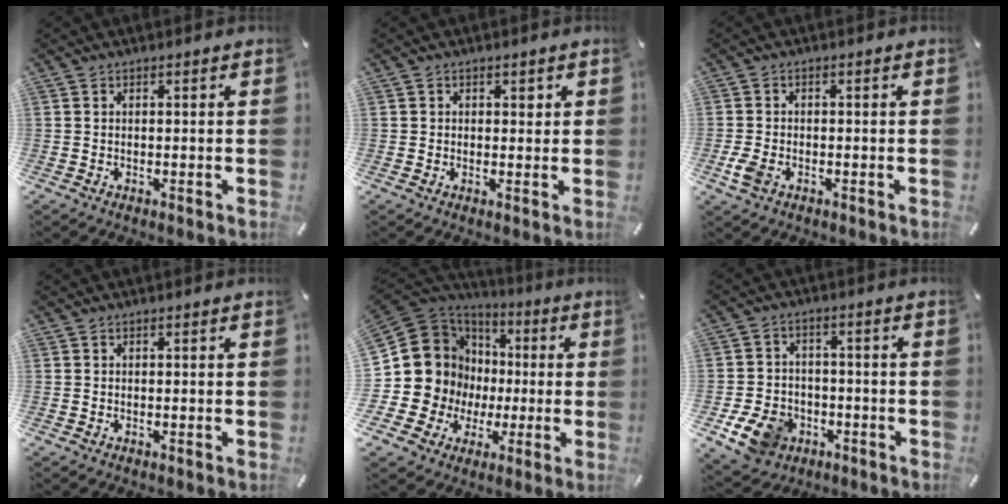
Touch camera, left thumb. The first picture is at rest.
{"total": 1.5, "force": [0.4, 1.3, 0.4], "torque": [0.007, 0.001, 0.002]}
{"total": 3.9, "force": [-1.5, 2.5, 2.6], "torque": [-0.070, -0.003, -0.031]}
{"total": 0.0}
{"total": 17.7, "force": [0.1, 16.6, 6.0], "torque": [-0.128, -0.013, 0.035]}
{"total": 9.7, "force": [-4.2, 7.6, 4.4], "torque": [-0.089, 0.033, -0.072]}